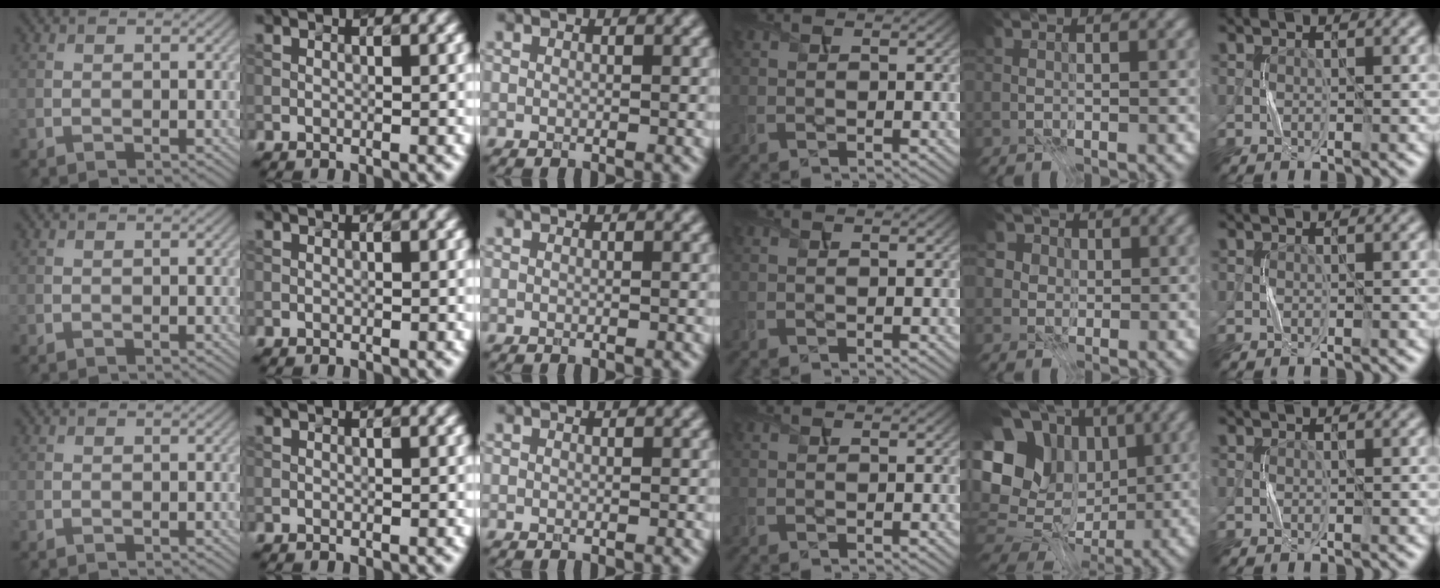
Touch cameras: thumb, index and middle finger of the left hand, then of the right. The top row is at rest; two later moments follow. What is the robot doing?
{"motion": "press", "object": "calculator"}